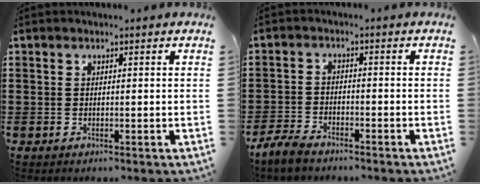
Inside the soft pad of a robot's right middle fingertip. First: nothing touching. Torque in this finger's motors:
{"motor_torque": [0.91, -0.37, 0.03, 0.06]}